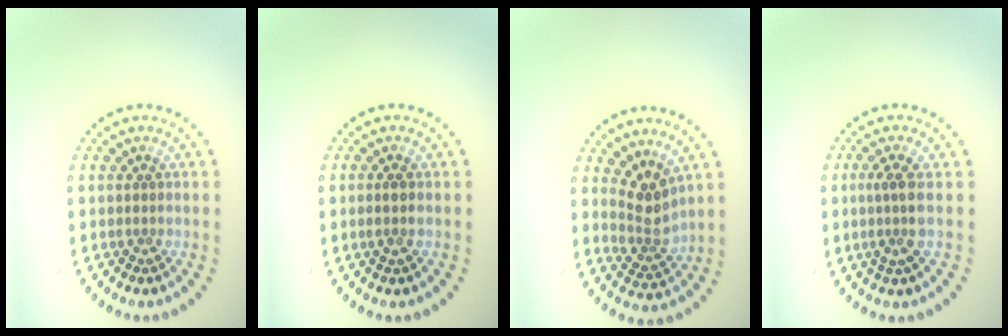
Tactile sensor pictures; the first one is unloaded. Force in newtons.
{"total": 1.2, "press": 1.1, "slide": 0.5}
{"total": 3.0, "press": 2.3, "slide": 1.8}
{"total": 2.4, "press": 1.8, "slide": 1.5}